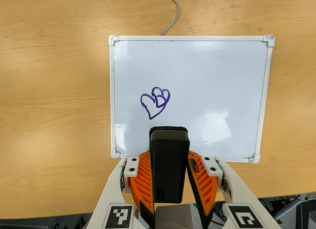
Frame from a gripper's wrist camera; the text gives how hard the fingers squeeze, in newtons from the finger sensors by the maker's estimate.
{"total": 6.9, "left": 5.4, "right": 8.5}